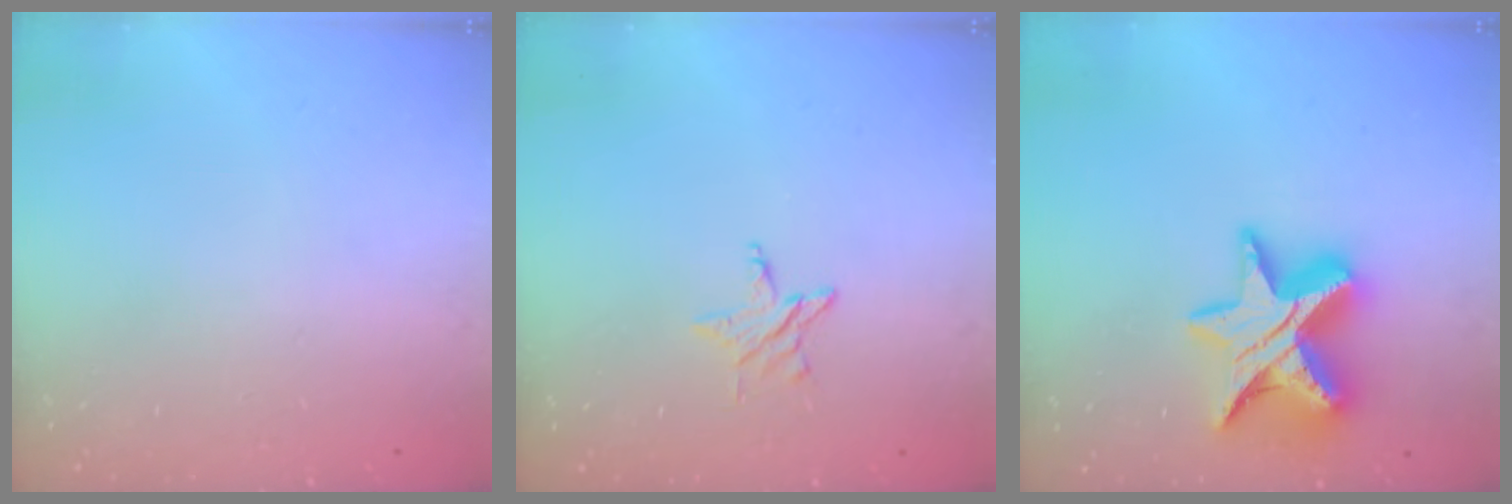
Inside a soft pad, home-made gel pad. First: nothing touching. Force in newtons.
{"total": 2.8, "press": 2.7, "slide": 0.3}
{"total": 16.0, "press": 15.9, "slide": 1.0}